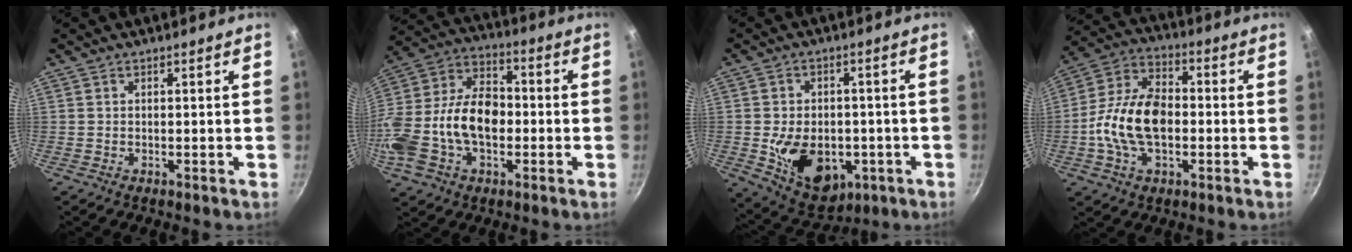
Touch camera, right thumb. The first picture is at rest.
{"total": 21.5, "force": [-3.1, 14.1, 15.9], "torque": [-0.295, 0.050, -0.064]}
{"total": 14.5, "force": [-3.5, 9.8, 10.1], "torque": [-0.132, 0.001, -0.035]}
{"total": 14.9, "force": [-1.9, 9.1, 11.7], "torque": [-0.203, 0.034, -0.050]}